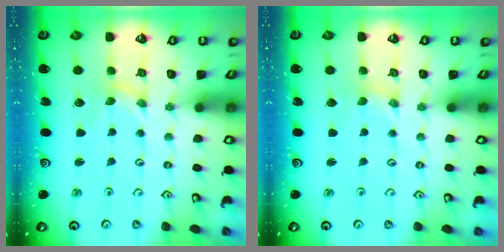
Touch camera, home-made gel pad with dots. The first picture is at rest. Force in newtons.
{"total": 0.0}